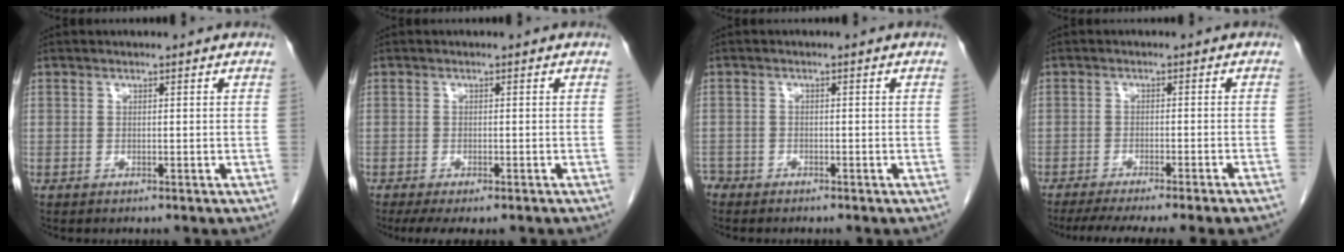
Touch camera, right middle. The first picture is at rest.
{"total": 6.1, "force": [-4.7, 1.8, 3.5], "torque": [-0.045, -0.010, -0.071]}
{"total": 2.5, "force": [-2.2, 1.2, 0.2], "torque": [-0.006, 0.001, -0.039]}
{"total": 13.1, "force": [-11.3, -0.9, 6.7], "torque": [-0.078, -0.027, -0.155]}